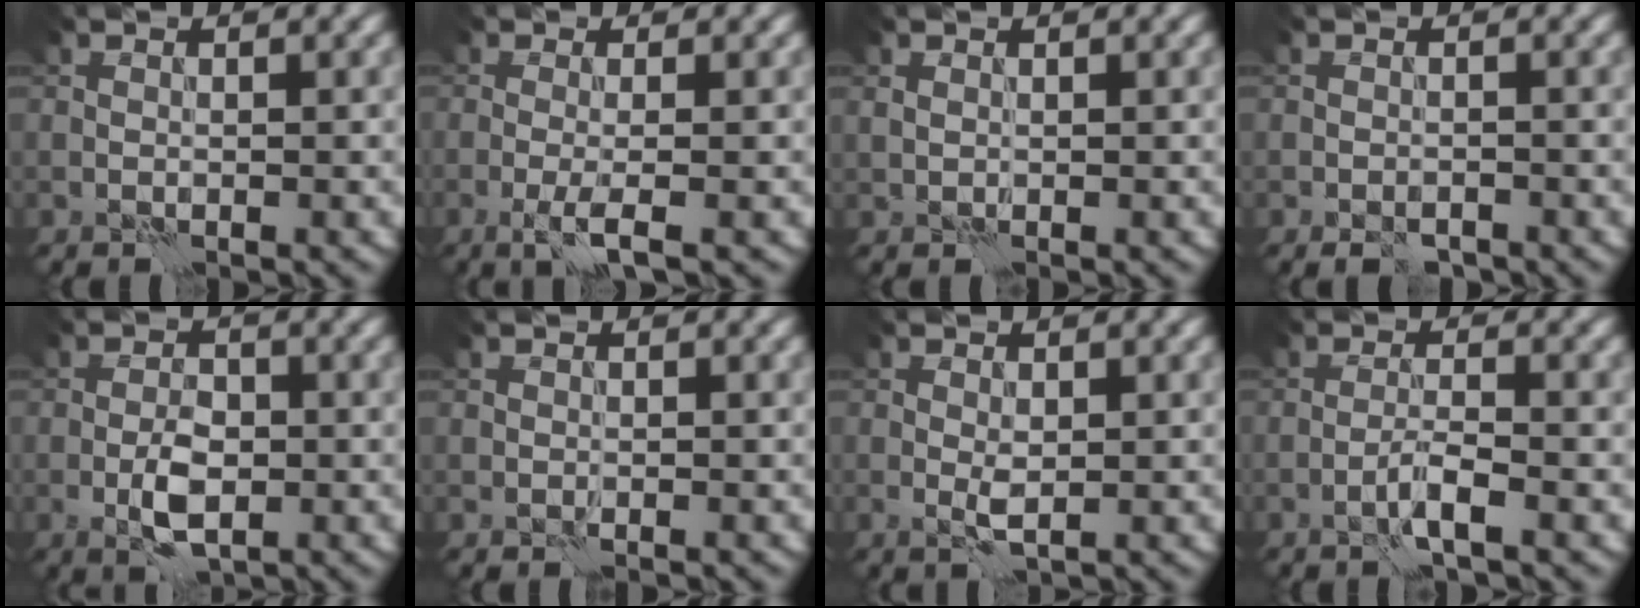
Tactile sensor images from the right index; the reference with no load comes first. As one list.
[{"total": 2.6, "force": [-0.8, 0.4, 2.4], "torque": [-0.044, 0.001, -0.024]}, {"total": 0.5, "force": [0.3, 0.4, 0.2], "torque": [-0.010, 0.003, 0.009]}, {"total": 1.5, "force": [-1.2, 0.6, 0.8], "torque": [-0.012, -0.002, -0.021]}, {"total": 3.7, "force": [-1.2, 1.7, 3.0], "torque": [-0.055, 0.001, -0.023]}, {"total": 0.0}, {"total": 1.6, "force": [0.0, 0.6, 1.5], "torque": [-0.030, -0.002, -0.001]}, {"total": 2.1, "force": [-1.1, 0.1, 1.8], "torque": [-0.034, 0.010, -0.026]}]